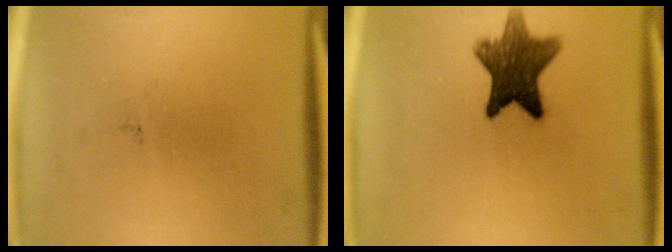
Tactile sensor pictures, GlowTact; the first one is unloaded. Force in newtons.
{"total": 10.5}